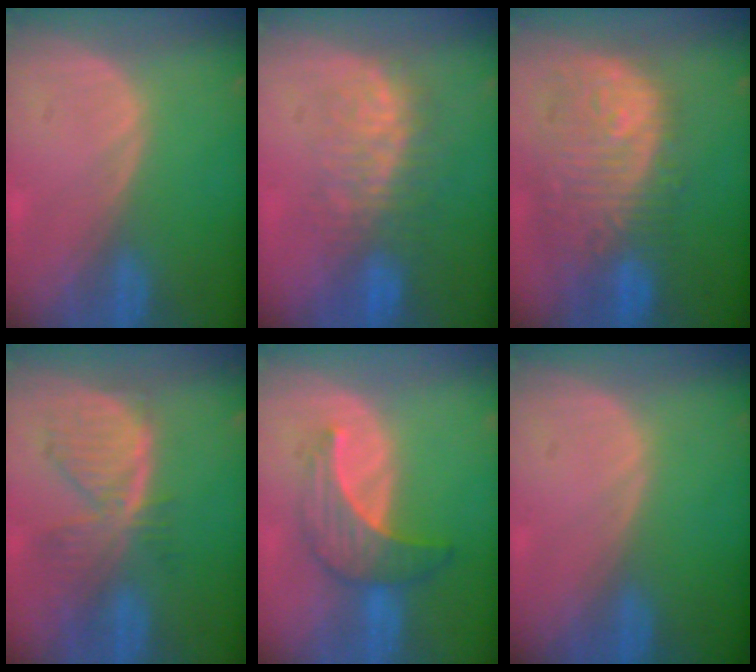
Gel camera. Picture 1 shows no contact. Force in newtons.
{"total": 7.9, "press": 7.6, "slide": 2.1}
{"total": 12.1, "press": 10.9, "slide": 5.4}
{"total": 7.9, "press": 6.9, "slide": 3.9}
{"total": 7.0, "press": 6.6, "slide": 2.3}
{"total": 0.0}